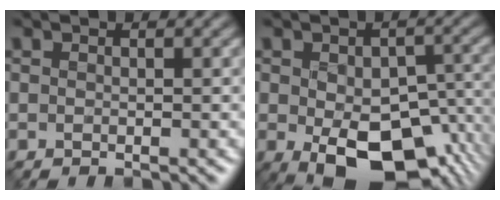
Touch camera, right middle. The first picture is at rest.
{"total": 12.6, "force": [-4.9, 7.0, 9.2], "torque": [-0.154, -0.044, -0.054]}